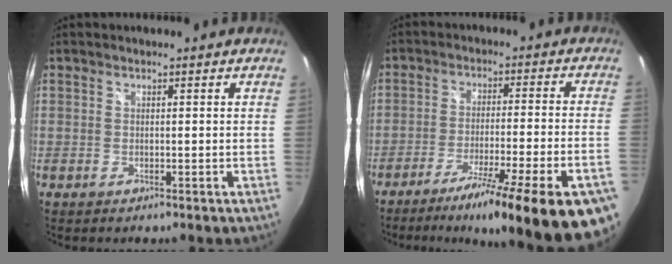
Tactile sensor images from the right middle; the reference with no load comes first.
{"total": 22.1, "force": [-16.3, 1.2, 14.9], "torque": [-0.221, -0.051, -0.239]}